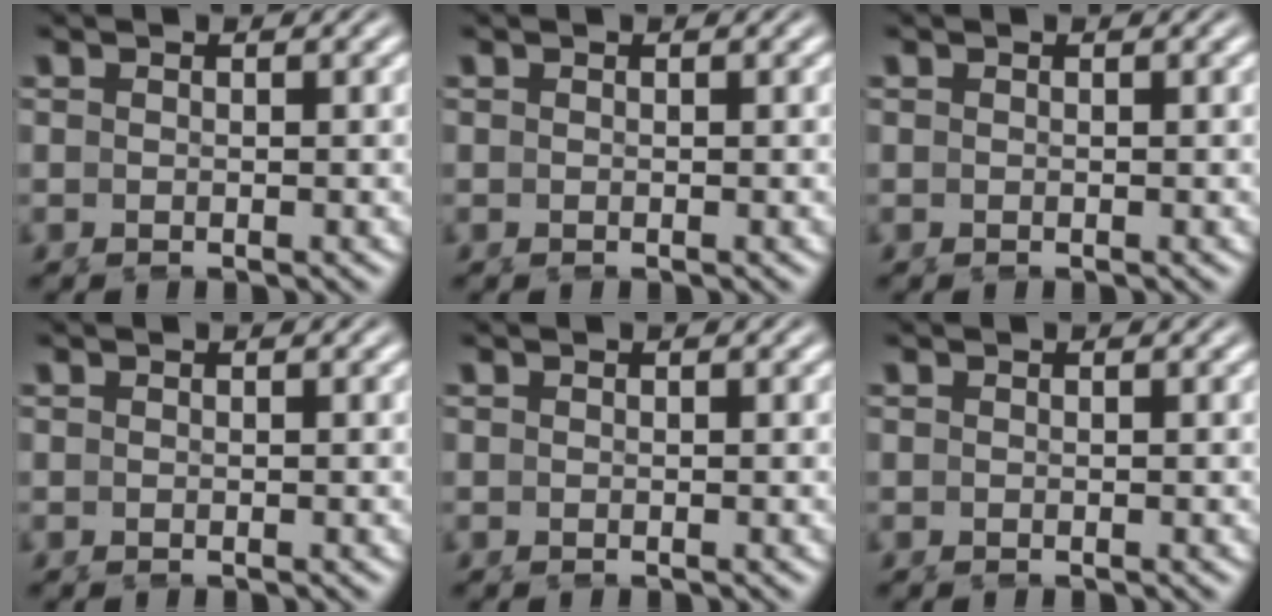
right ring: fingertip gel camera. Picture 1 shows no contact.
{"total": 0.0}
{"total": 0.0}
{"total": 0.0}
{"total": 0.0}
{"total": 0.0}